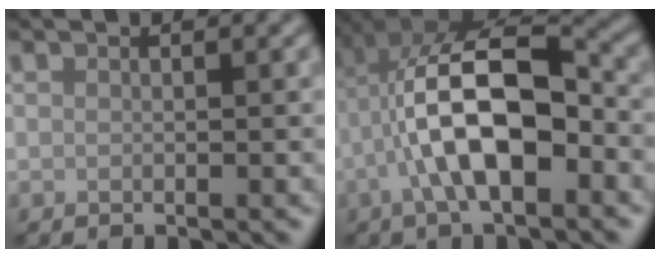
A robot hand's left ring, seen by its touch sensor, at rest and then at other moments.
{"total": 9.9, "force": [-2.4, 4.2, 8.6], "torque": [-0.162, 0.018, -0.044]}